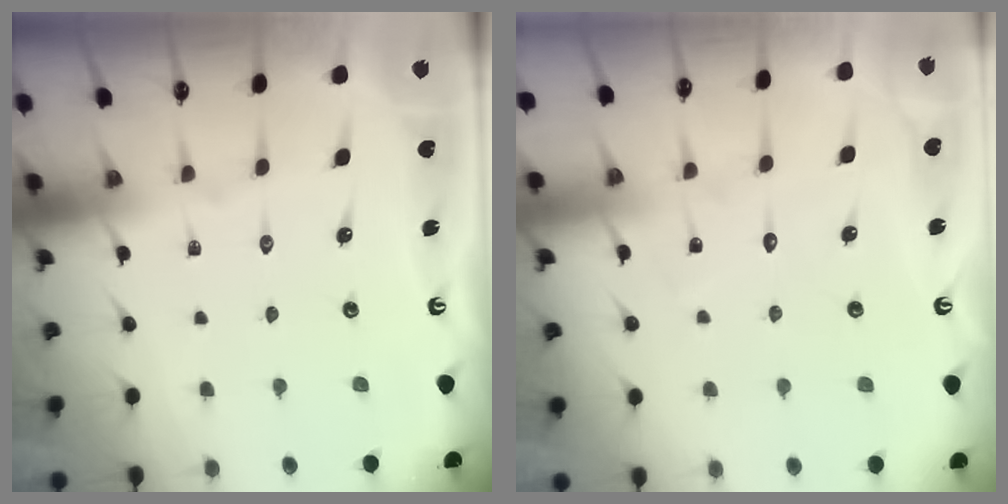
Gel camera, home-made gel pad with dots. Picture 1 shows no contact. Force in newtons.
{"total": 5.3, "press": 5.2, "slide": 0.5}